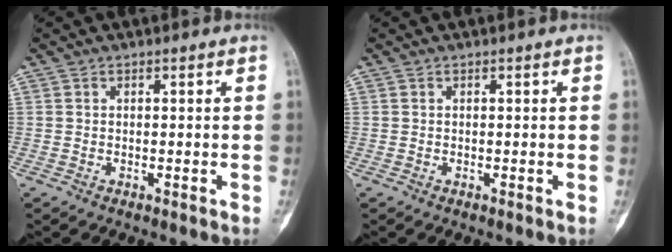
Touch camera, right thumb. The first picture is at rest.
{"total": 0.0}